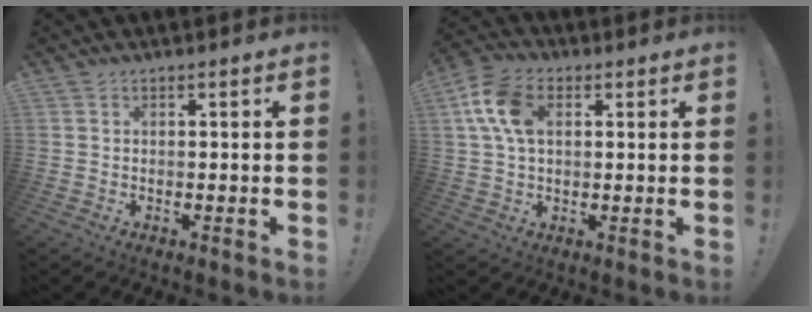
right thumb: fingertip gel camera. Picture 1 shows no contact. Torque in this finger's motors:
{"motor_torque": [-0.13, 0.70, 0.93, -0.26, 0.20]}